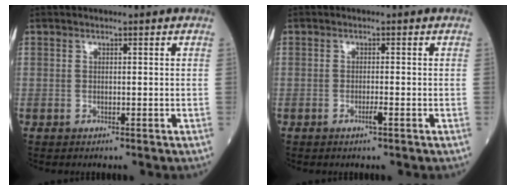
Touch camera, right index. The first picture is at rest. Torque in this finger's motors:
{"motor_torque": [0.24, 0.04, 0.12, 0.03]}